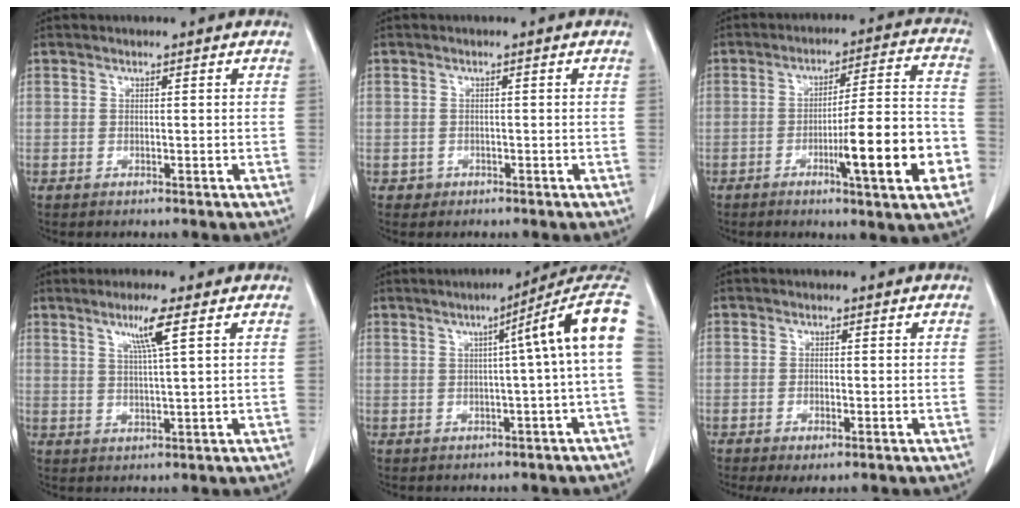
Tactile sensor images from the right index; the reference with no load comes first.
{"total": 1.2, "force": [-0.4, 1.1, -0.2], "torque": [0.004, 0.006, -0.005]}
{"total": 14.6, "force": [-5.0, 0.7, 13.7], "torque": [-0.198, 0.001, -0.073]}
{"total": 4.8, "force": [2.3, -0.9, 4.1], "torque": [-0.079, -0.005, 0.045]}
{"total": 10.1, "force": [1.9, -1.0, 9.9], "torque": [-0.114, 0.034, 0.015]}
{"total": 2.3, "force": [-0.9, 0.6, 2.0], "torque": [-0.032, -0.005, -0.007]}